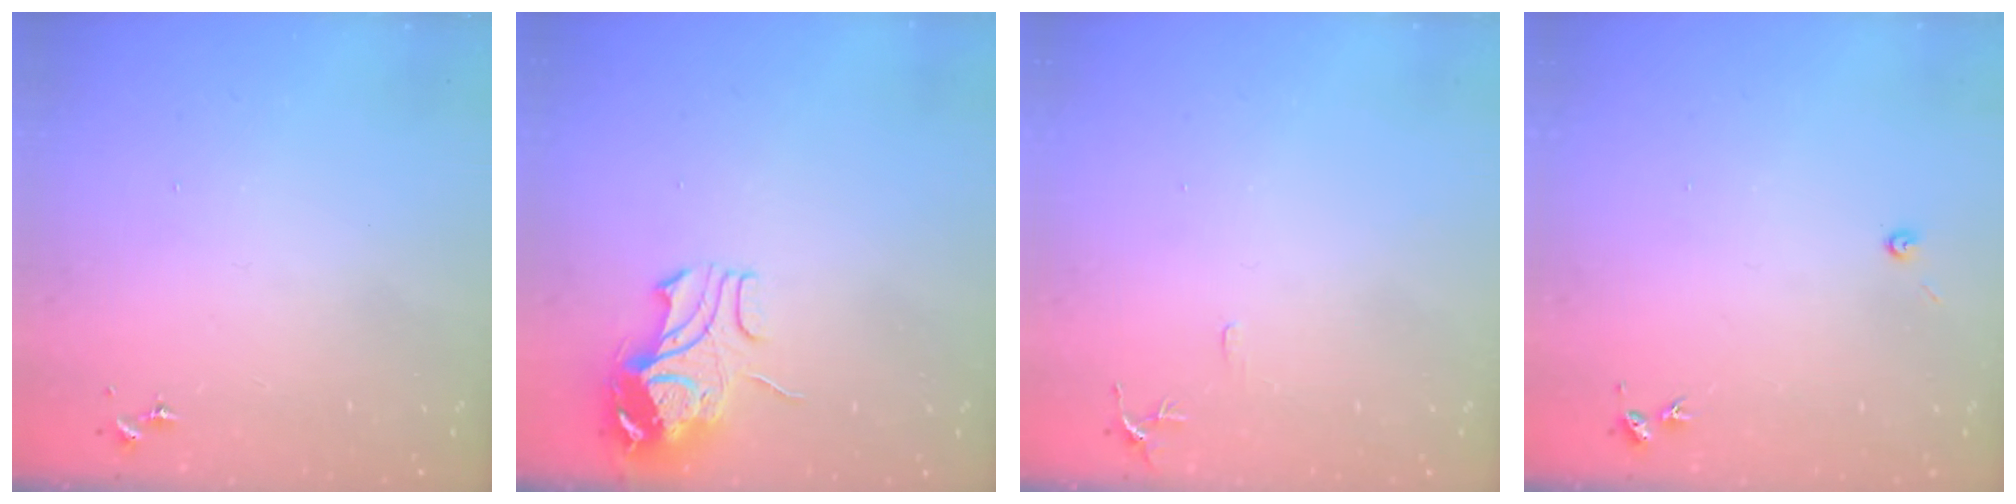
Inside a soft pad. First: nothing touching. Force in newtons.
{"total": 9.6, "press": 9.5, "slide": 1.1}
{"total": 5.3, "press": 5.2, "slide": 0.6}
{"total": 3.0, "press": 3.0, "slide": 0.3}